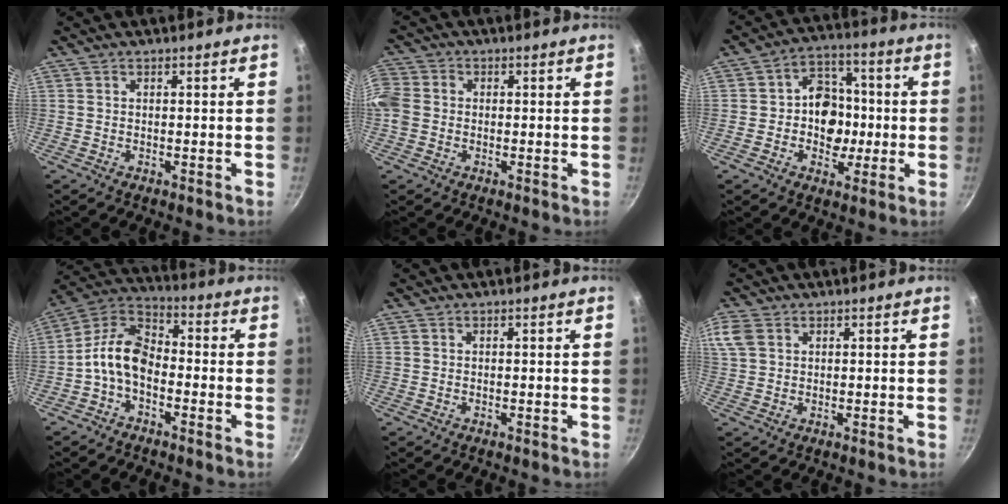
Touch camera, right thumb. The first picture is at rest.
{"total": 7.0, "force": [-0.9, 5.9, 3.7], "torque": [-0.081, 0.009, -0.033]}
{"total": 11.2, "force": [-0.8, 9.3, 6.2], "torque": [-0.039, 0.015, -0.025]}
{"total": 9.7, "force": [-2.9, 6.1, 6.9], "torque": [-0.116, 0.048, -0.076]}
{"total": 0.0}
{"total": 5.8, "force": [2.3, 4.1, 3.3], "torque": [-0.072, 0.008, 0.045]}